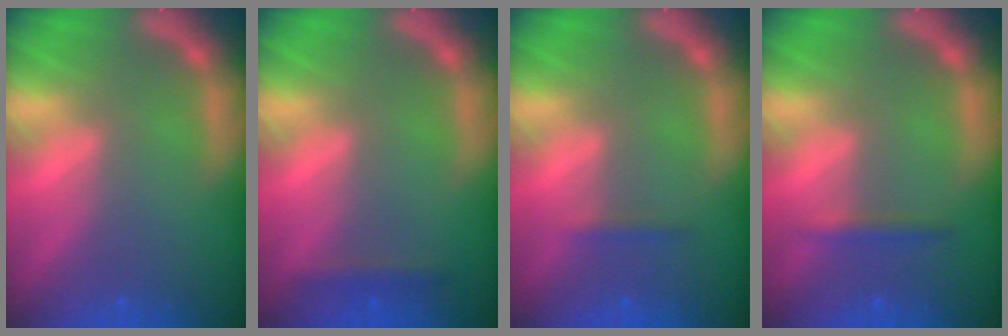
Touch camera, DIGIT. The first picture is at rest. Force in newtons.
{"total": 1.4}
{"total": 0.9}
{"total": 1.4}